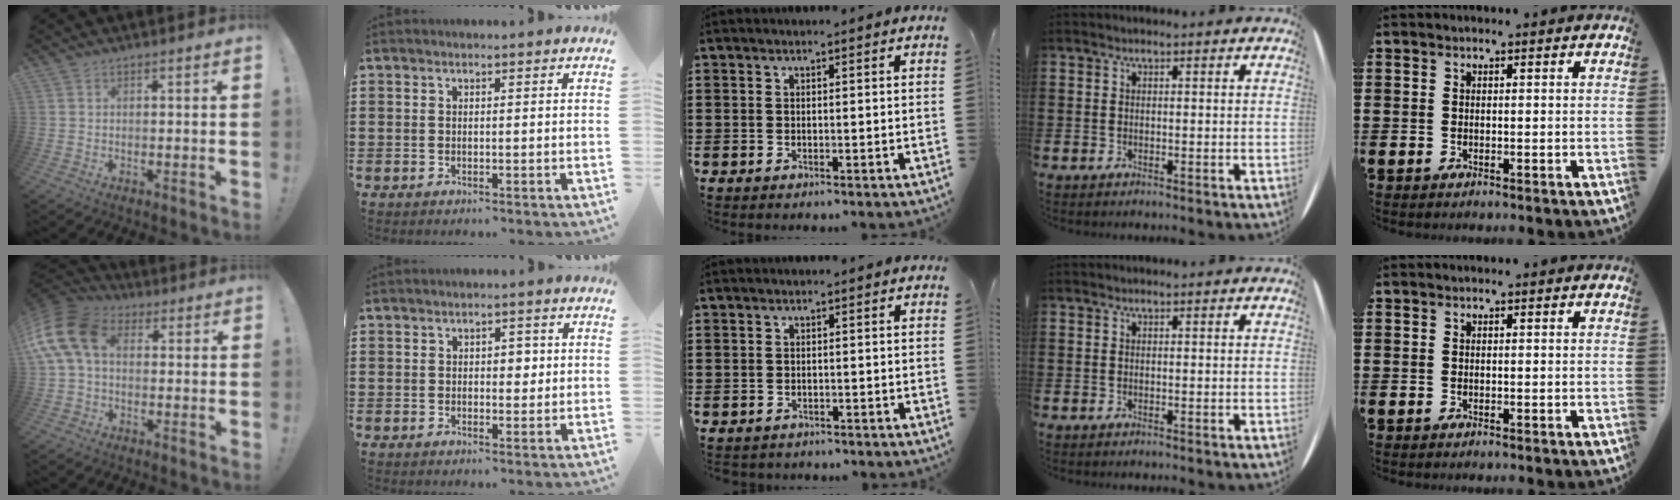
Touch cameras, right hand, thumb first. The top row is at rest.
{"thumb": {"total": 13.9, "force": [2.3, 8.8, 10.5], "torque": [-0.219, 0.014, 0.047]}, "index": {"total": 2.2, "force": [0.2, 1.4, 1.7], "torque": [-0.026, 0.006, 0.000]}, "middle": {"total": 0.9, "force": [-0.8, 0.3, -0.1], "torque": [0.000, 0.003, -0.019]}}